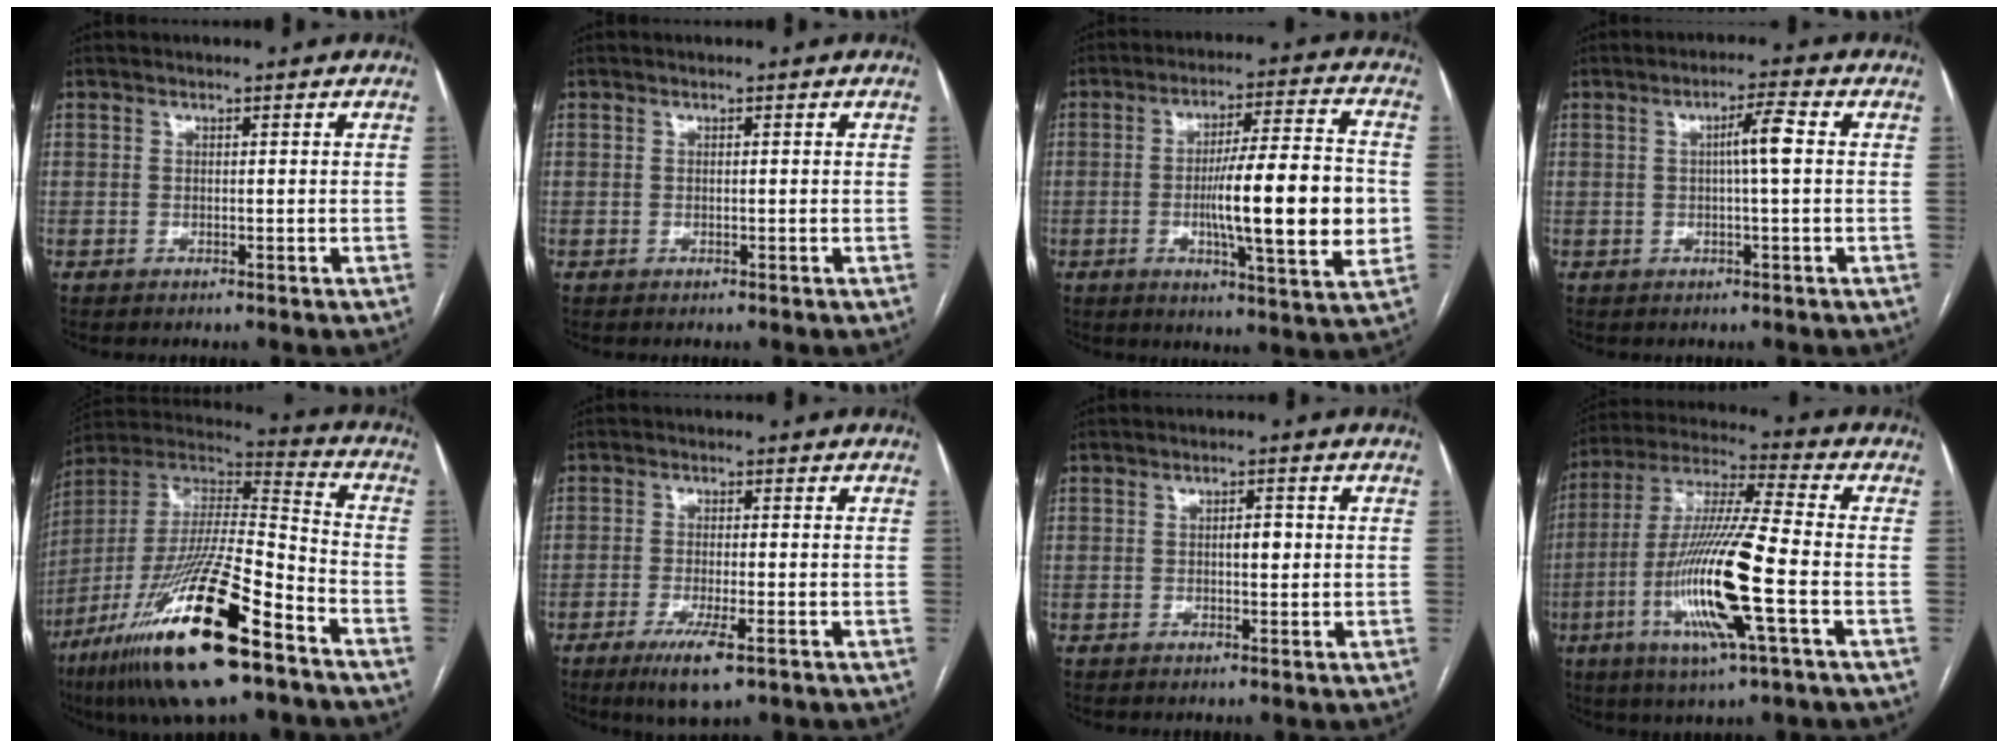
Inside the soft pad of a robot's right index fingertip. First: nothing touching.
{"total": 0.0}
{"total": 16.5, "force": [-1.7, 1.4, 16.4], "torque": [-0.252, -0.001, -0.029]}
{"total": 4.2, "force": [0.5, -0.2, 4.1], "torque": [-0.069, 0.006, 0.008]}
{"total": 26.3, "force": [-15.1, 4.1, 21.2], "torque": [-0.409, -0.044, -0.272]}
{"total": 6.2, "force": [-3.5, 0.8, 5.1], "torque": [-0.095, -0.016, -0.055]}
{"total": 2.0, "force": [0.1, 0.8, 1.8], "torque": [-0.029, 0.003, 0.001]}
{"total": 17.2, "force": [-4.9, 0.7, 16.5], "torque": [-0.336, -0.014, -0.095]}